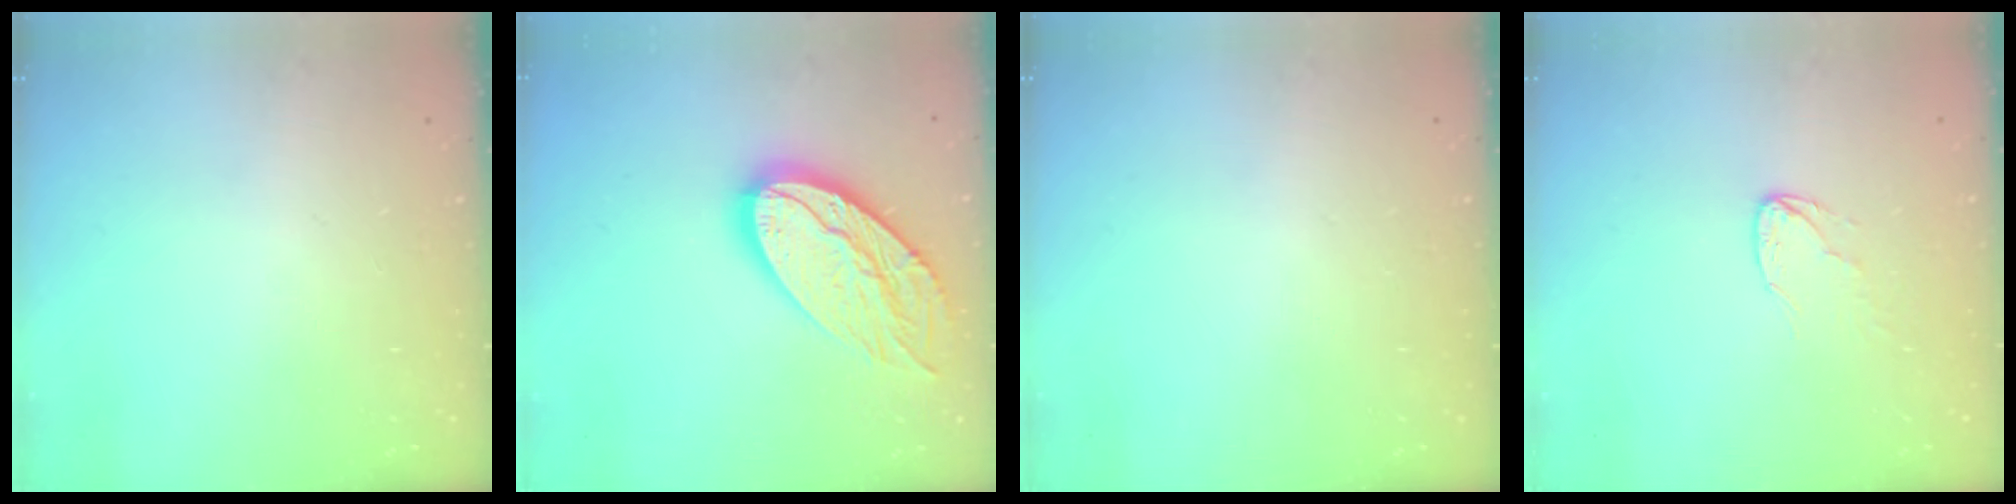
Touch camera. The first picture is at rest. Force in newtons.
{"total": 19.4, "press": 19.3, "slide": 1.6}
{"total": 0.0}
{"total": 4.0, "press": 4.0, "slide": 0.3}